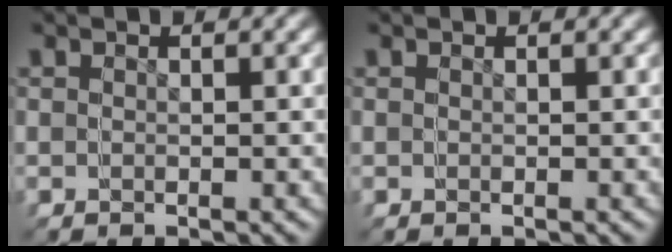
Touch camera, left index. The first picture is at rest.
{"total": 0.0}